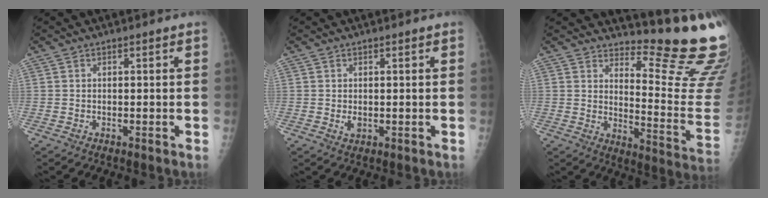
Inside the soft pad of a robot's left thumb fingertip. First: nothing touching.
{"total": 1.3, "force": [0.1, 0.8, 1.0], "torque": [-0.016, -0.004, 0.005]}
{"total": 17.2, "force": [15.2, 2.1, 7.7], "torque": [-0.070, -0.196, 0.188]}